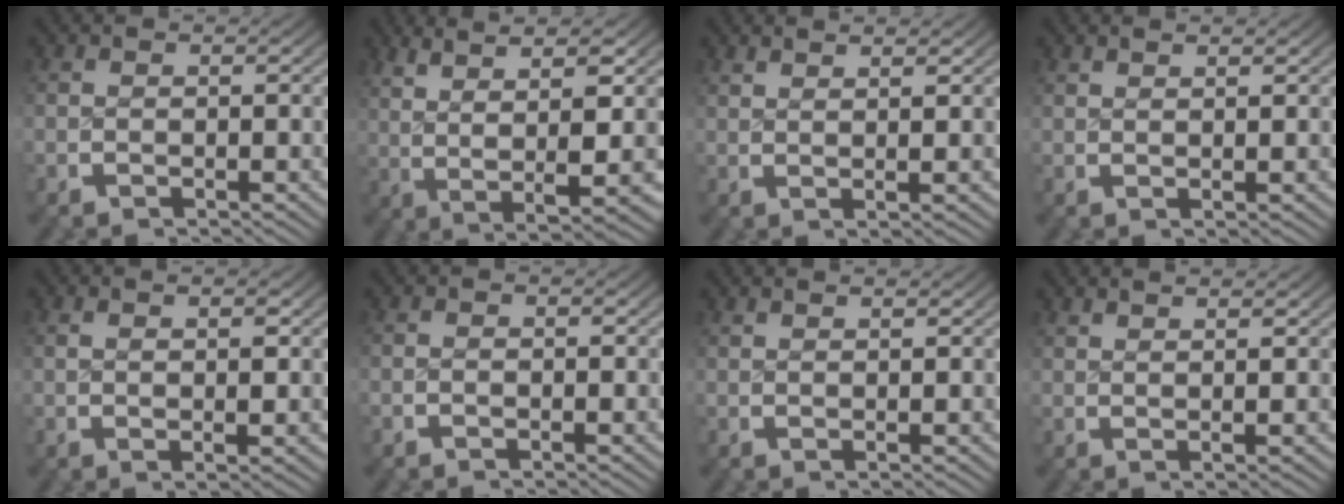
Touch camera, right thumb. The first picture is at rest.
{"total": 11.8, "force": [2.5, 5.3, 10.3], "torque": [-0.167, -0.004, 0.048]}
{"total": 2.5, "force": [1.8, -0.1, 1.7], "torque": [-0.021, 0.002, 0.035]}
{"total": 1.5, "force": [1.2, -0.3, 0.9], "torque": [-0.012, 0.001, 0.025]}
{"total": 2.5, "force": [0.5, 0.5, 2.4], "torque": [-0.031, 0.001, 0.012]}
{"total": 0.7, "force": [-0.4, 0.4, 0.5], "torque": [-0.007, -0.001, -0.009]}
{"total": 1.2, "force": [0.9, -0.3, 0.7], "torque": [-0.010, 0.001, 0.019]}
{"total": 2.2, "force": [1.6, -0.2, 1.5], "torque": [-0.020, 0.001, 0.031]}